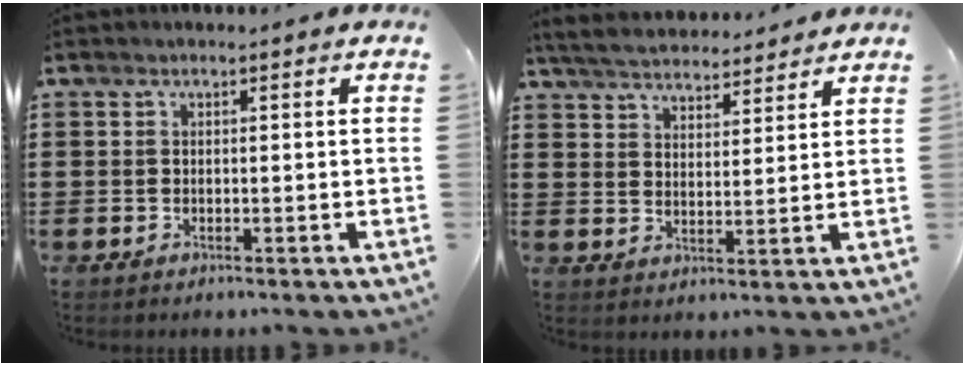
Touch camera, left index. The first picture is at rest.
{"total": 4.8, "force": [4.7, 0.8, 0.7], "torque": [-0.034, -0.021, 0.083]}